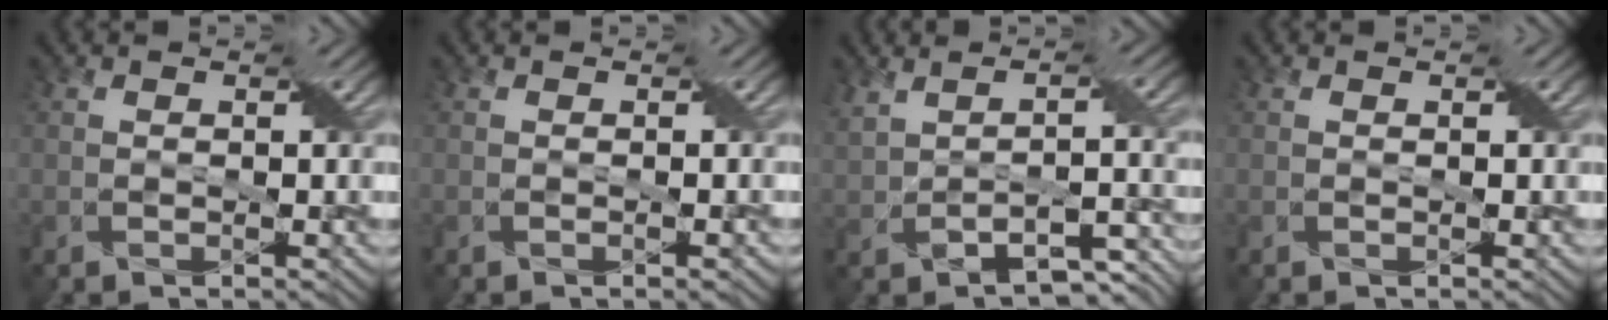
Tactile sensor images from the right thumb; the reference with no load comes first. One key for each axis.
{"total": 0.6, "fx": -0.2, "fy": 0.0, "fz": 0.6, "tx": -0.009, "ty": 0.002, "tz": -0.003}
{"total": 5.6, "fx": -1.1, "fy": 1.9, "fz": 5.2, "tx": -0.097, "ty": -0.005, "tz": -0.012}
{"total": 0.0}